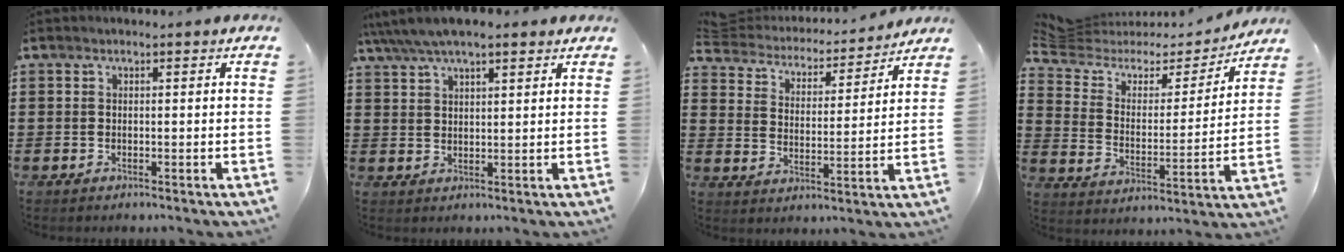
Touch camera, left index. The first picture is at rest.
{"total": 4.8, "force": [3.9, 1.2, 2.5], "torque": [-0.060, -0.002, 0.069]}
{"total": 3.6, "force": [3.5, 0.6, 0.2], "torque": [-0.030, -0.028, 0.053]}
{"total": 5.4, "force": [4.3, 2.6, 2.2], "torque": [-0.072, -0.021, 0.069]}